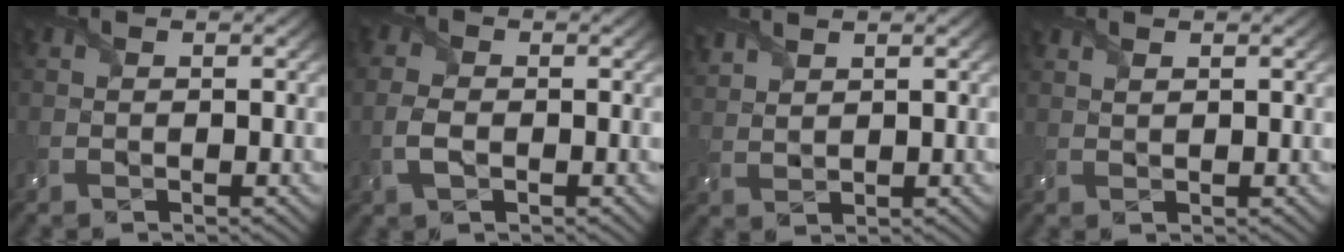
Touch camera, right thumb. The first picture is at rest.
{"total": 3.1, "force": [-0.8, 2.0, 2.3], "torque": [-0.066, -0.004, -0.020]}
{"total": 3.6, "force": [3.1, 0.9, 1.7], "torque": [-0.051, 0.008, 0.063]}
{"total": 1.0, "force": [0.8, 0.2, 0.5], "torque": [-0.018, 0.002, 0.019]}